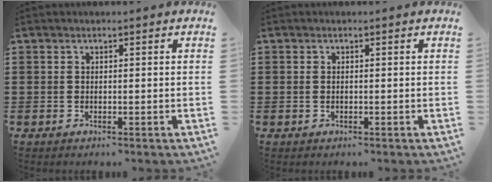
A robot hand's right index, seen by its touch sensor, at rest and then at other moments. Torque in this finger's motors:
{"motor_torque": [-0.05, 0.59, -0.03, -0.01]}